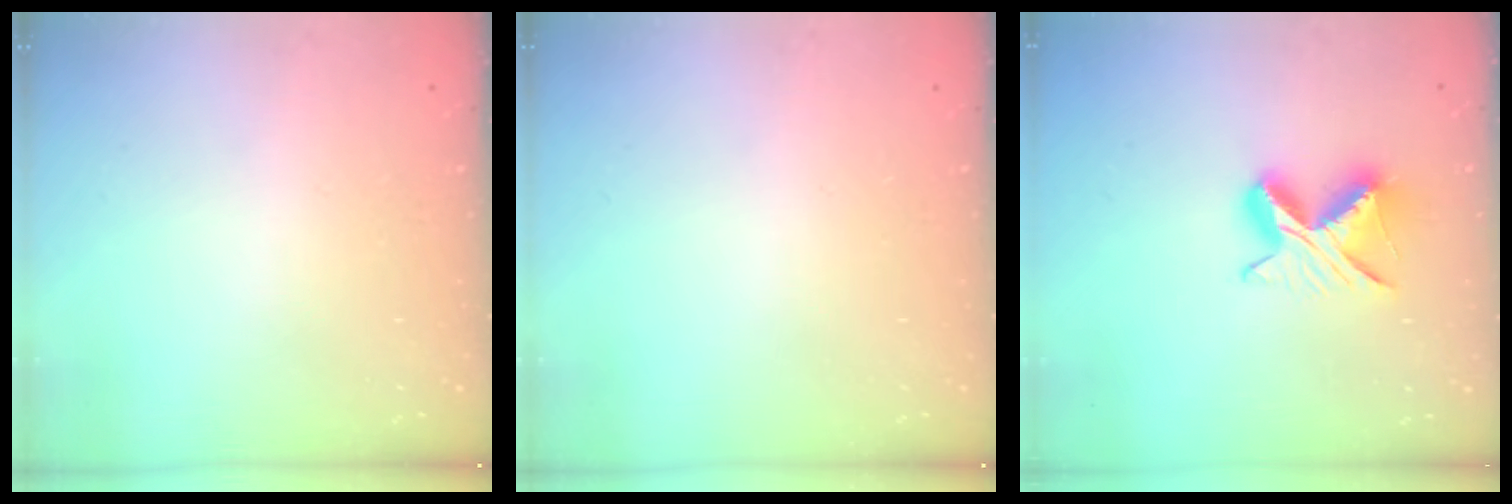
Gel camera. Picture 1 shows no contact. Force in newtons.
{"total": 0.0}
{"total": 8.9, "press": 8.8, "slide": 1.0}